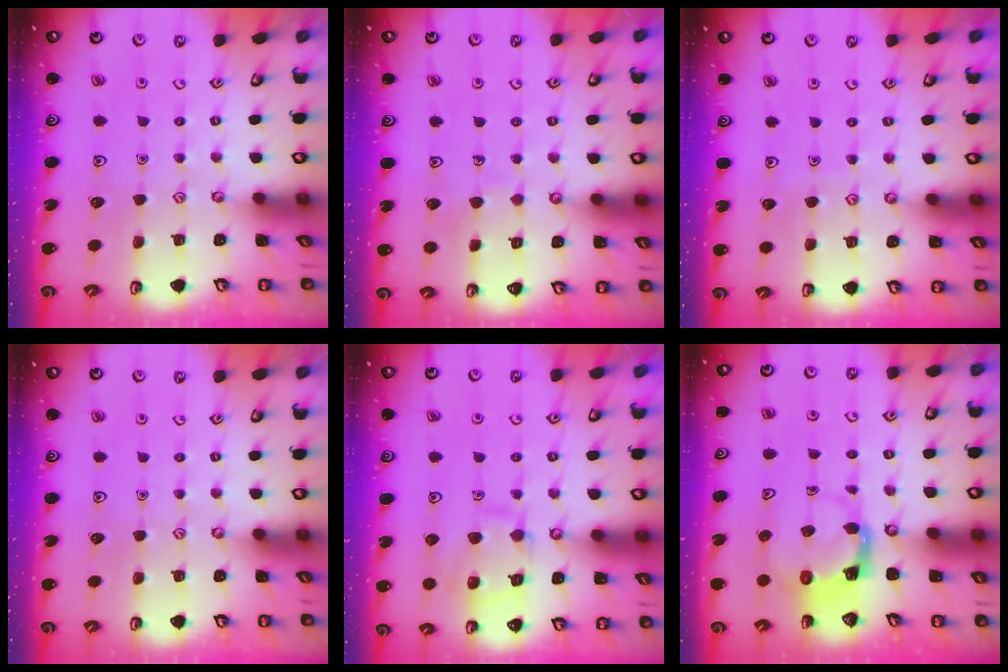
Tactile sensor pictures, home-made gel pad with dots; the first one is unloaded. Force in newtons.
{"total": 3.6, "press": 3.6, "slide": 0.2}
{"total": 2.6, "press": 2.5, "slide": 0.3}
{"total": 0.0}
{"total": 11.0, "press": 11.0, "slide": 0.9}
{"total": 3.9, "press": 3.8, "slide": 0.7}